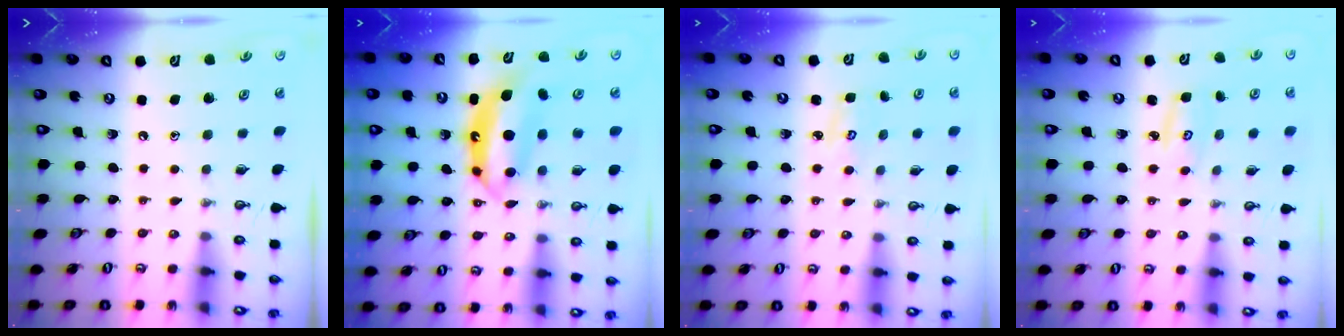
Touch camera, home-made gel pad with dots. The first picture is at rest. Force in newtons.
{"total": 7.8, "press": 7.7, "slide": 0.6}
{"total": 2.3, "press": 2.3, "slide": 0.2}
{"total": 2.8, "press": 2.8, "slide": 0.2}